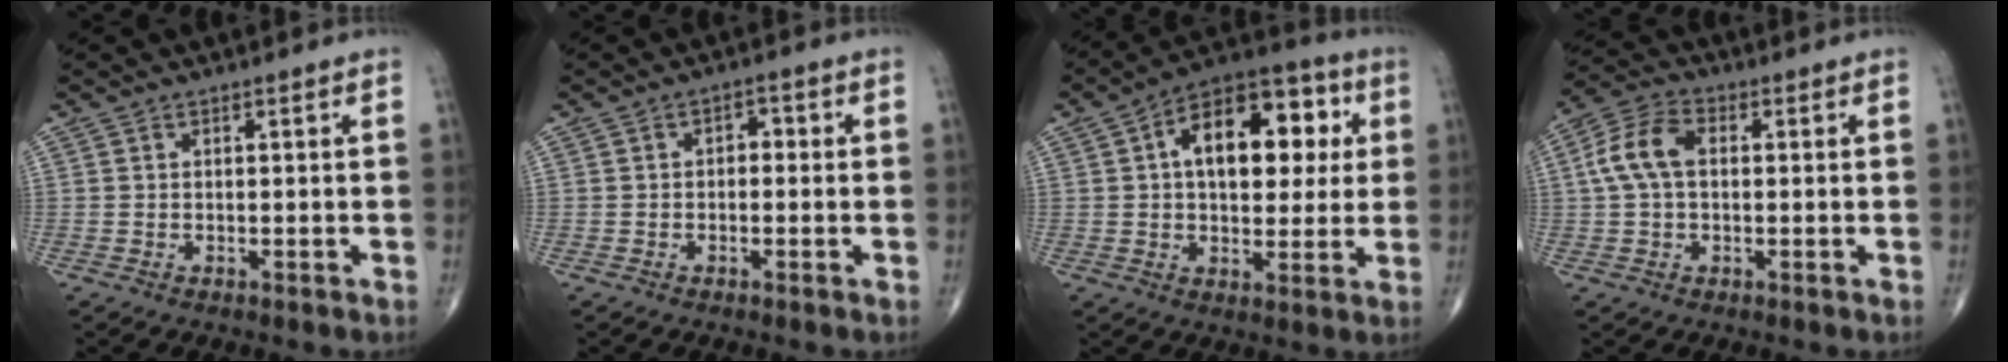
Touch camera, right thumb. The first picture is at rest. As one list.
[{"total": 2.3, "force": [0.0, 1.6, 1.7], "torque": [-0.010, 0.010, -0.008]}, {"total": 18.5, "force": [3.9, 10.6, 14.7], "torque": [-0.174, 0.021, 0.050]}, {"total": 8.3, "force": [1.0, 5.2, 6.4], "torque": [-0.138, 0.027, 0.015]}]